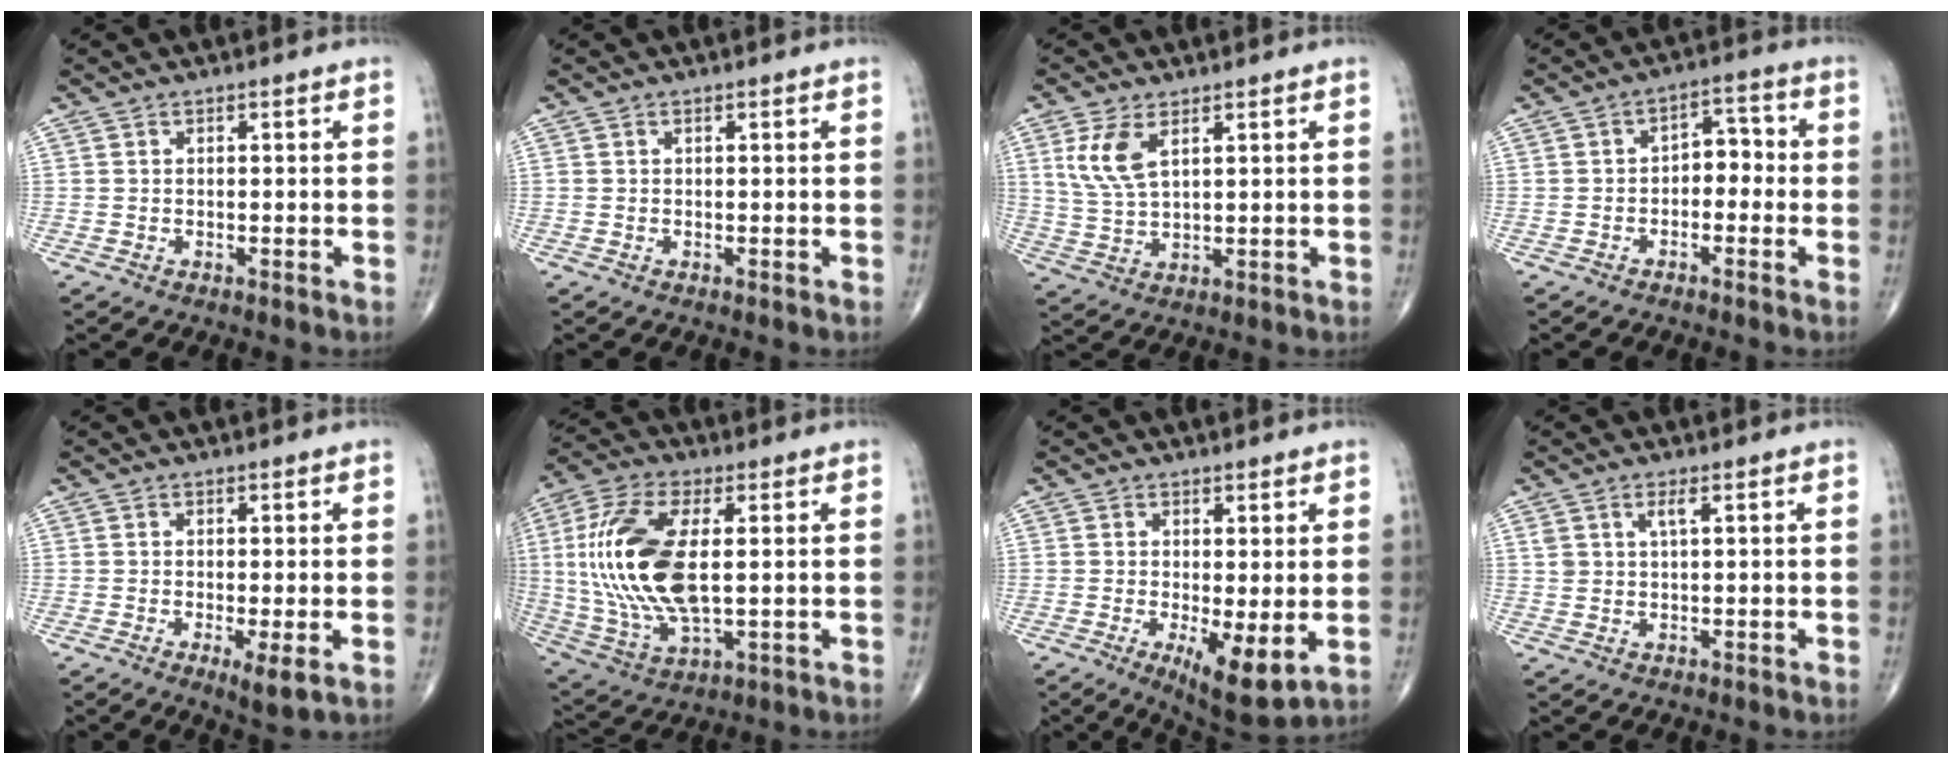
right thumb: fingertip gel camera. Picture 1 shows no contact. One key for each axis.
{"total": 0.0}
{"total": 7.1, "fx": 3.0, "fy": 3.1, "fz": 5.6, "tx": -0.121, "ty": -0.007, "tz": 0.069}
{"total": 4.9, "fx": -1.0, "fy": 3.2, "fz": 3.5, "tx": -0.026, "ty": 0.029, "tz": -0.028}
{"total": 3.9, "fx": -1.0, "fy": 0.8, "fz": 3.6, "tx": -0.066, "ty": -0.015, "tz": -0.019}
{"total": 20.3, "fx": 1.7, "fy": 9.3, "fz": 18.0, "tx": -0.389, "ty": -0.007, "tz": 0.035}
{"total": 8.3, "fx": -1.4, "fy": 2.6, "fz": 7.7, "tx": -0.121, "ty": -0.027, "tz": -0.016}
{"total": 2.4, "fx": 1.1, "fy": 0.7, "fz": 1.9, "tx": -0.043, "ty": -0.001, "tz": 0.025}